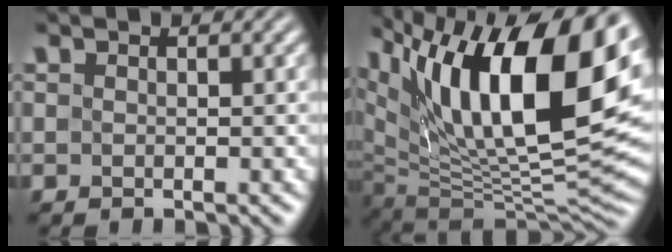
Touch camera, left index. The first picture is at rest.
{"total": 18.0, "force": [7.7, 7.6, 14.4], "torque": [-0.237, 0.026, 0.131]}